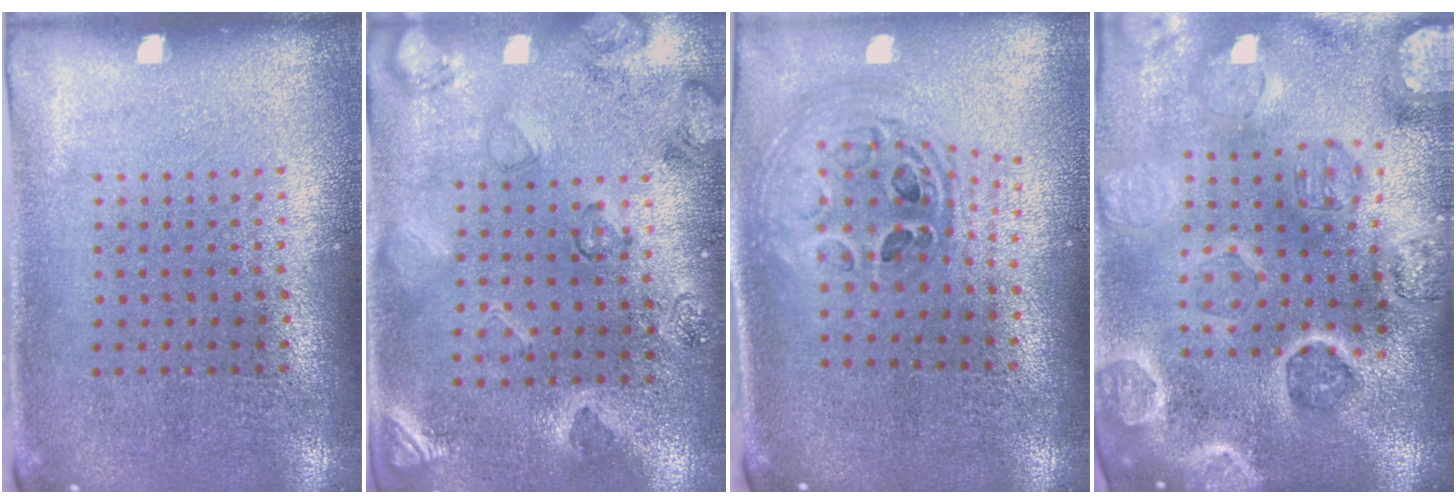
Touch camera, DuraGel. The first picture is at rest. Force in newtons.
{"total": 2.4, "press": 1.9, "slide": 1.5}
{"total": 1.2, "press": 1.1, "slide": 0.5}
{"total": 4.1, "press": 3.9, "slide": 1.4}